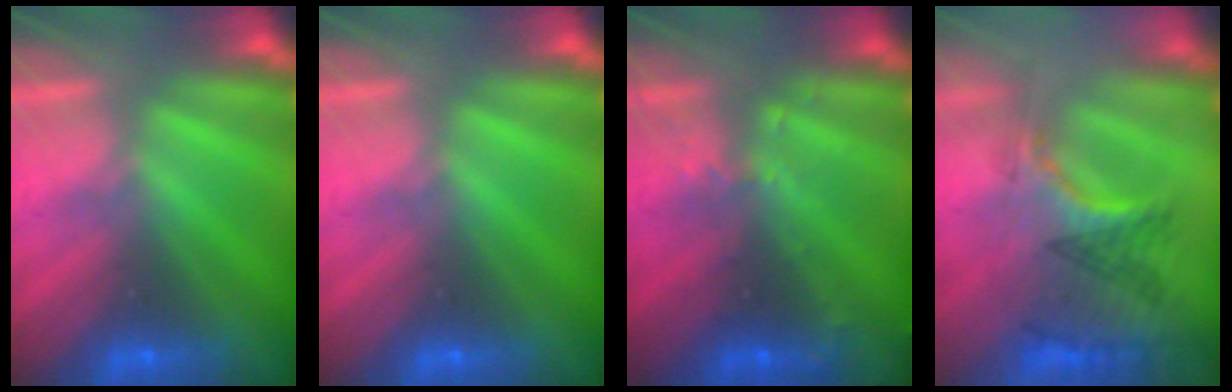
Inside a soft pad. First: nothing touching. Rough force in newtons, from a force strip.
{"total": 0.0}
{"total": 2.9}
{"total": 3.2}